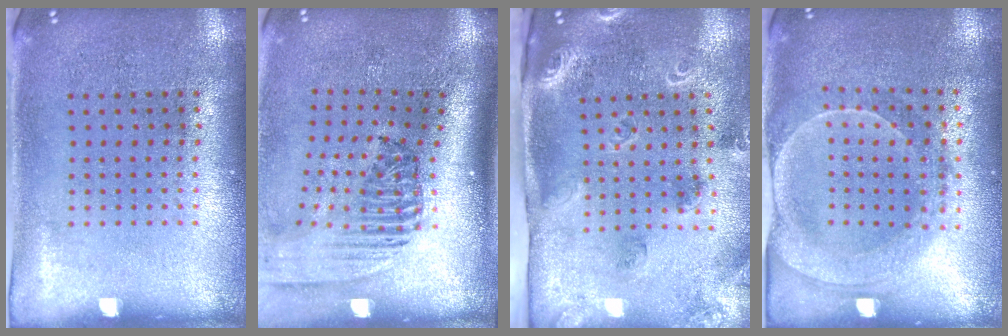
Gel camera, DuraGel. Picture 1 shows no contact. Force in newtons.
{"total": 2.3, "press": 1.6, "slide": 1.7}
{"total": 1.8, "press": 1.7, "slide": 0.5}
{"total": 1.9, "press": 1.8, "slide": 0.6}